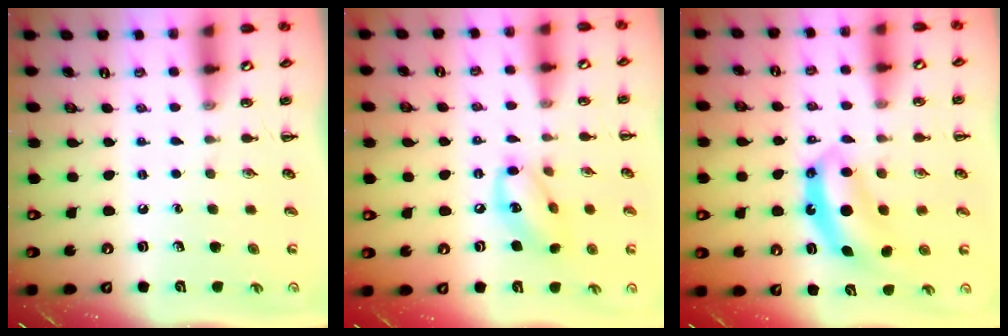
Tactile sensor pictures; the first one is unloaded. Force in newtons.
{"total": 12.0, "press": 11.9, "slide": 1.6}
{"total": 6.9, "press": 6.9, "slide": 0.7}